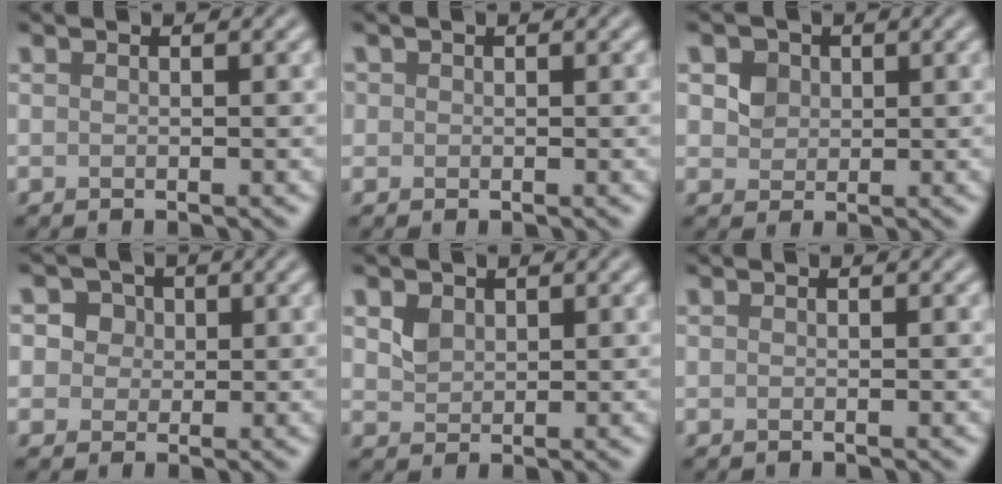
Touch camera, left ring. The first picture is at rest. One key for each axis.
{"total": 0.7, "fx": 0.2, "fy": 0.6, "fz": 0.1, "tx": 0.005, "ty": 0.001, "tz": -0.001}
{"total": 4.1, "fx": 1.9, "fy": 3.0, "fz": 1.9, "tx": -0.043, "ty": 0.008, "tz": 0.031}
{"total": 4.2, "fx": 1.7, "fy": 3.3, "fz": 1.8, "tx": -0.021, "ty": 0.018, "tz": 0.012}
{"total": 1.7, "fx": 0.9, "fy": 1.3, "fz": 0.7, "tx": -0.016, "ty": -0.001, "tz": 0.020}
{"total": 0.0}